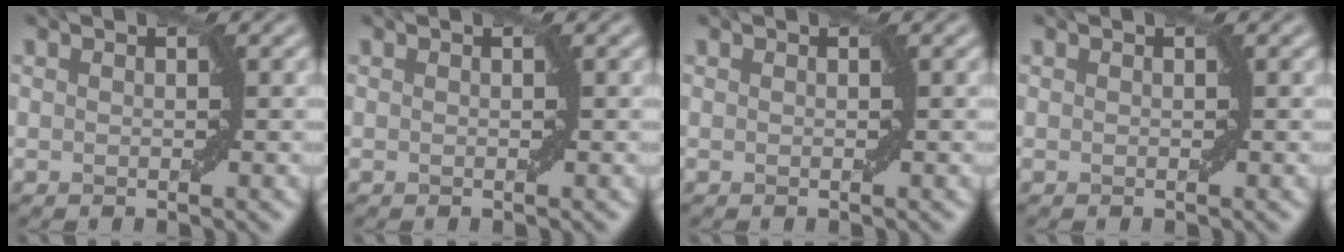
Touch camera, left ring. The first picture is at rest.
{"total": 0.0}
{"total": 0.0}
{"total": 0.0}